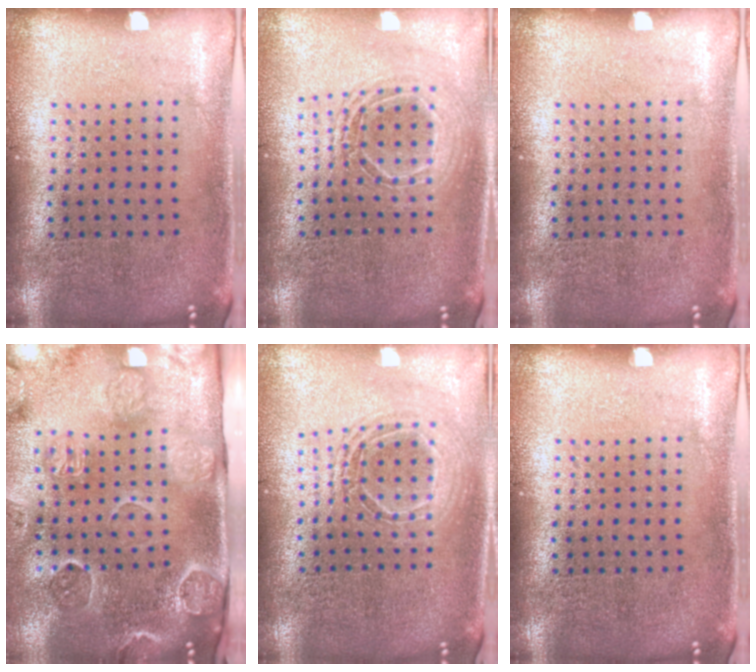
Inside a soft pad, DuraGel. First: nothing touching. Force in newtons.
{"total": 1.5, "press": 1.3, "slide": 0.8}
{"total": 0.0}
{"total": 3.2, "press": 3.1, "slide": 0.7}
{"total": 1.5, "press": 1.3, "slide": 0.7}
{"total": 0.0}